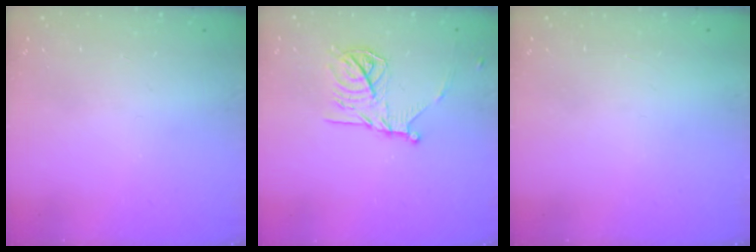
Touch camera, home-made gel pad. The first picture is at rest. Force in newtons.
{"total": 14.9, "press": 14.9, "slide": 0.4}
{"total": 1.5, "press": 1.5, "slide": 0.1}